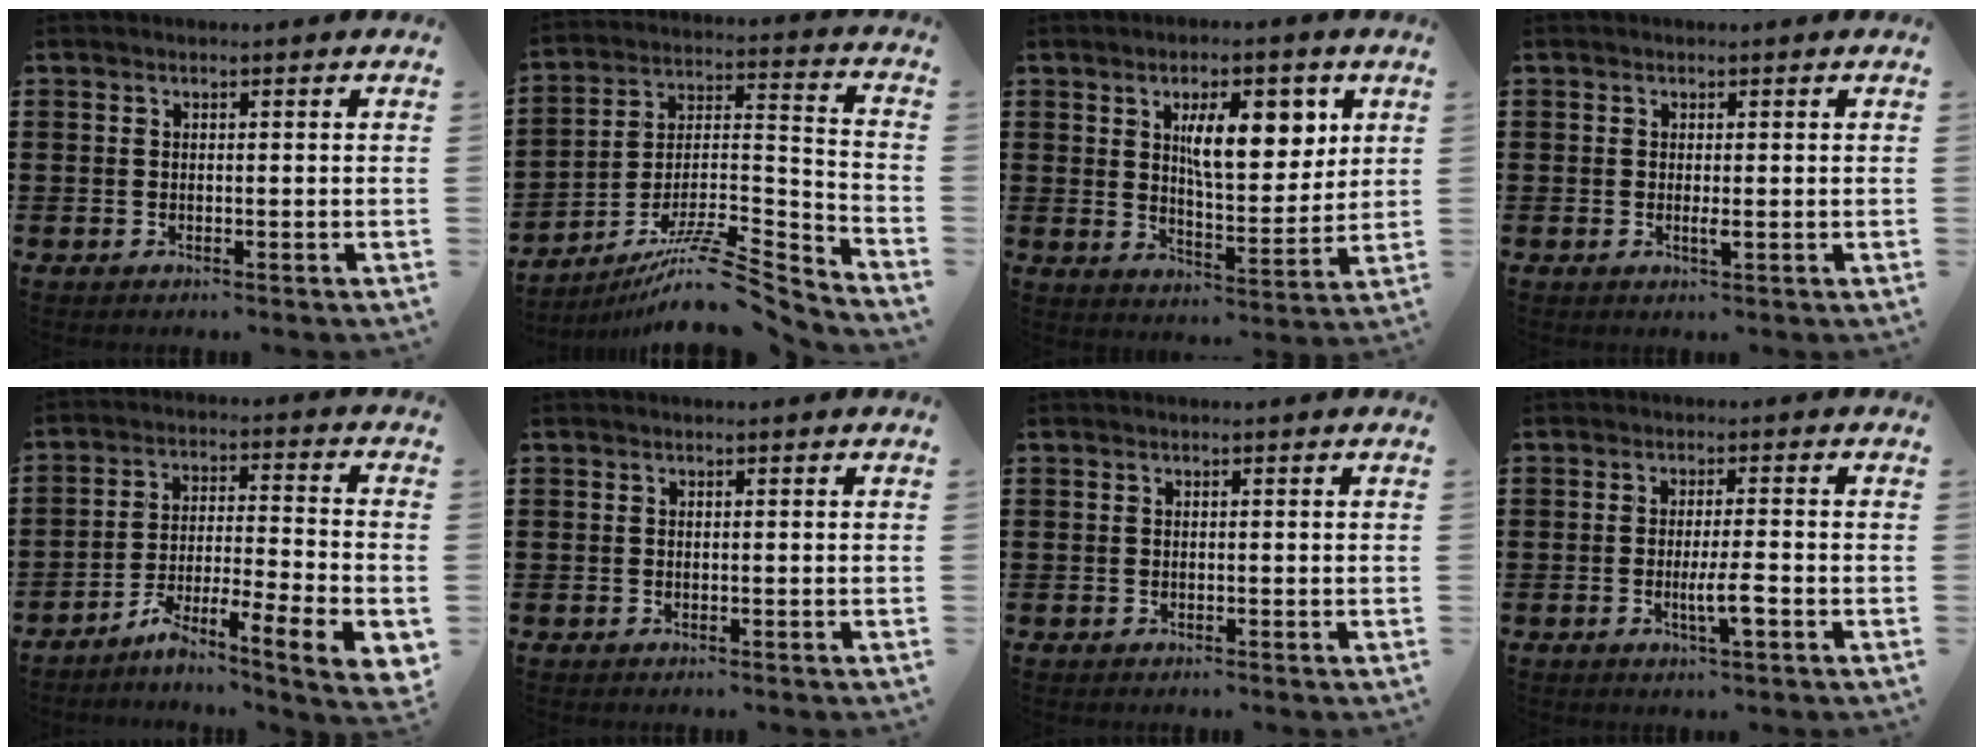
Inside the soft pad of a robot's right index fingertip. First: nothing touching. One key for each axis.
{"total": 10.7, "fx": -8.2, "fy": 2.0, "fz": 6.6, "tx": -0.113, "ty": 0.015, "tz": -0.158}
{"total": 9.8, "fx": 3.8, "fy": 3.9, "fz": 8.1, "tx": -0.127, "ty": -0.008, "tz": 0.058}
{"total": 1.3, "fx": -0.2, "fy": 0.1, "fz": 1.3, "tx": -0.025, "ty": -0.004, "tz": -0.002}
{"total": 7.9, "fx": -5.0, "fy": 0.5, "fz": 6.0, "tx": -0.108, "ty": -0.014, "tz": -0.097}
{"total": 0.0}
{"total": 0.0}
{"total": 4.4, "fx": -1.5, "fy": 0.2, "fz": 4.1, "tx": -0.069, "ty": -0.009, "tz": -0.025}